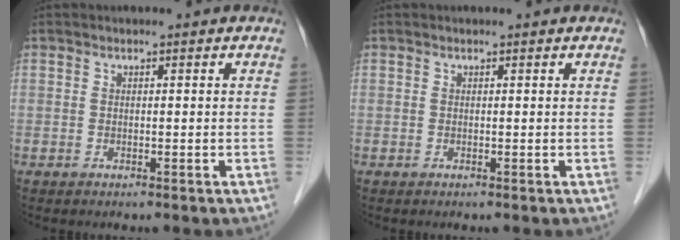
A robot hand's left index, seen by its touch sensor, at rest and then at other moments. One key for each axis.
{"total": 0.0}